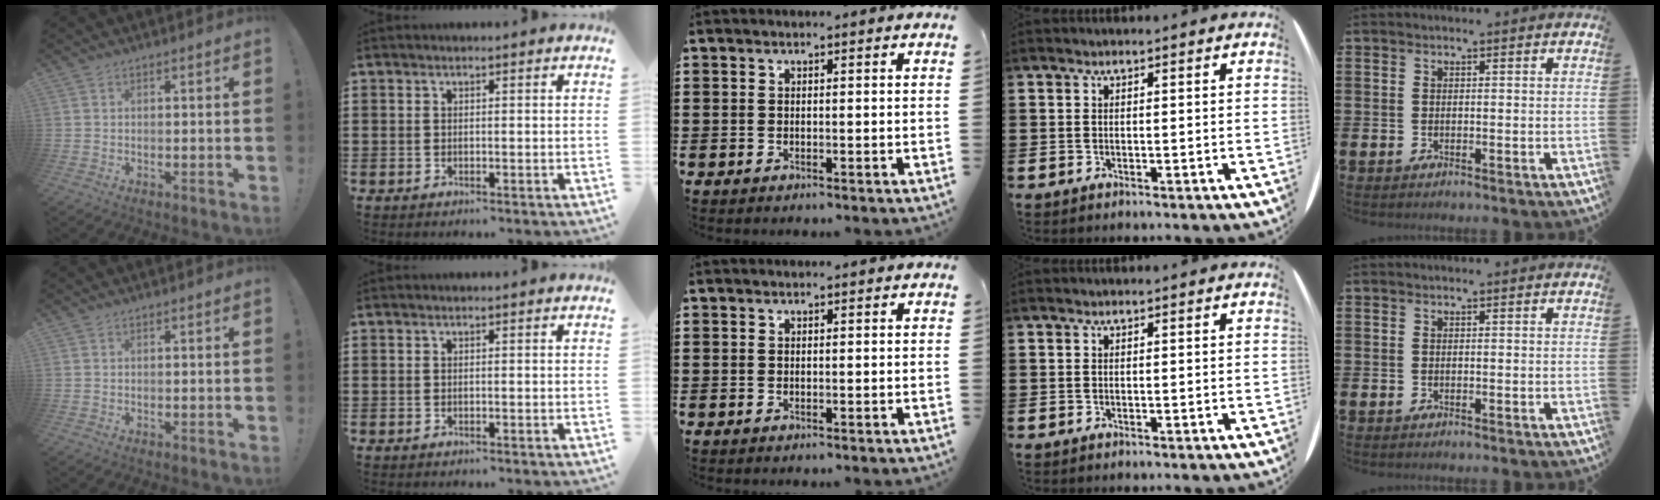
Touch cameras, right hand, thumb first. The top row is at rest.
{}